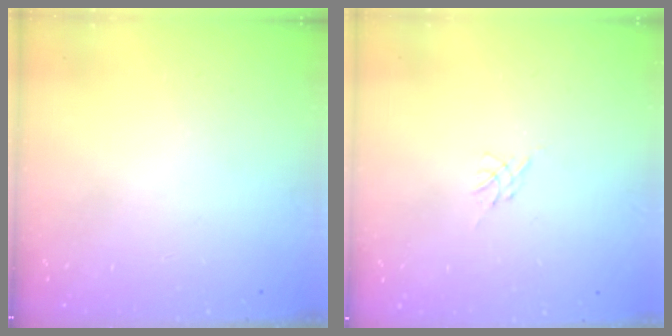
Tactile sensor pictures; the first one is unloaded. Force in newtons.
{"total": 0.0}